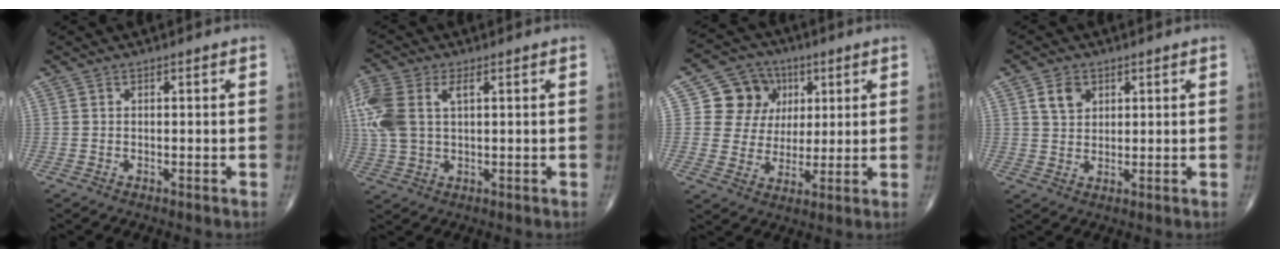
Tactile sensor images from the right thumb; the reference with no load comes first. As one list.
[{"total": 12.6, "force": [3.2, 7.1, 9.9], "torque": [-0.264, 0.016, 0.065]}, {"total": 10.7, "force": [3.4, 9.6, 3.2], "torque": [-0.006, -0.001, 0.056]}, {"total": 4.5, "force": [2.0, 3.2, 2.3], "torque": [-0.029, -0.008, 0.038]}]